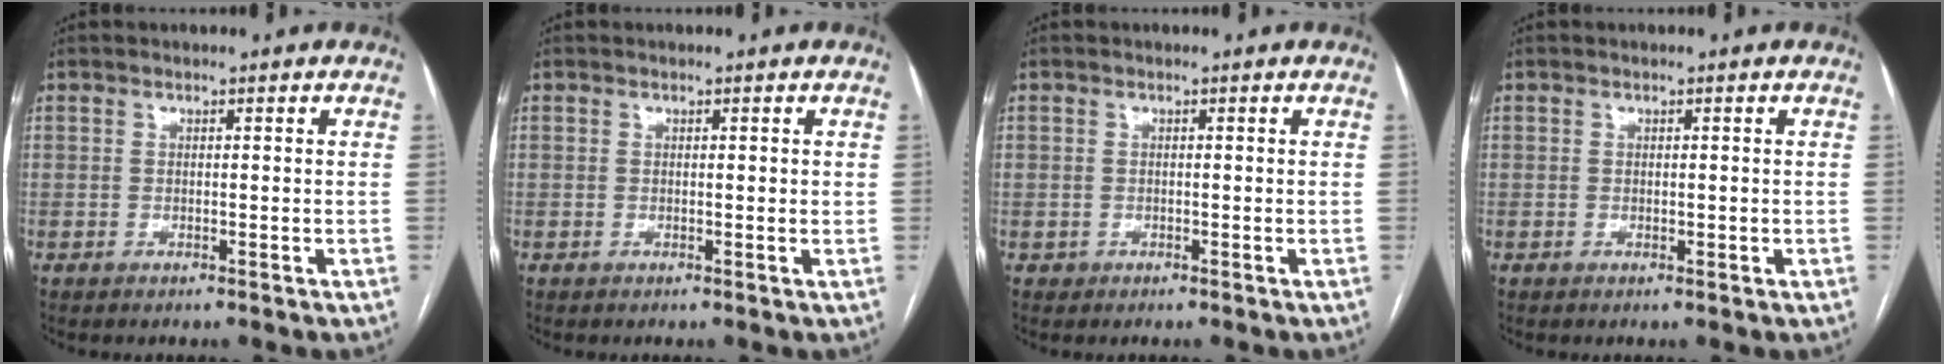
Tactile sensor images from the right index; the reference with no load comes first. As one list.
[{"total": 0.8, "force": [0.3, 0.2, 0.7], "torque": [-0.010, 0.002, 0.003]}, {"total": 0.8, "force": [-0.1, 0.8, 0.0], "torque": [0.006, 0.006, -0.005]}, {"total": 0.7, "force": [-0.1, 0.4, 0.6], "torque": [-0.008, -0.002, 0.001]}]